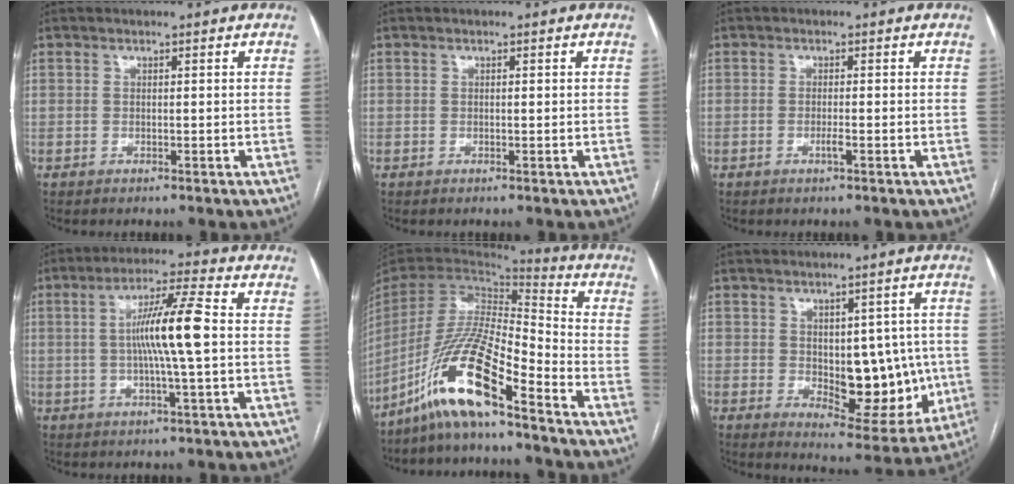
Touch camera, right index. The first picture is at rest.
{"total": 0.0}
{"total": 1.3, "force": [-0.5, 0.0, 1.2], "torque": [-0.026, -0.002, -0.010]}
{"total": 9.6, "force": [0.1, -0.4, 9.6], "torque": [-0.176, 0.007, -0.002]}
{"total": 15.1, "force": [-10.2, 1.6, 11.0], "torque": [-0.221, -0.012, -0.196]}
{"total": 12.6, "force": [-0.9, 6.4, 10.8], "torque": [-0.124, 0.003, 0.008]}